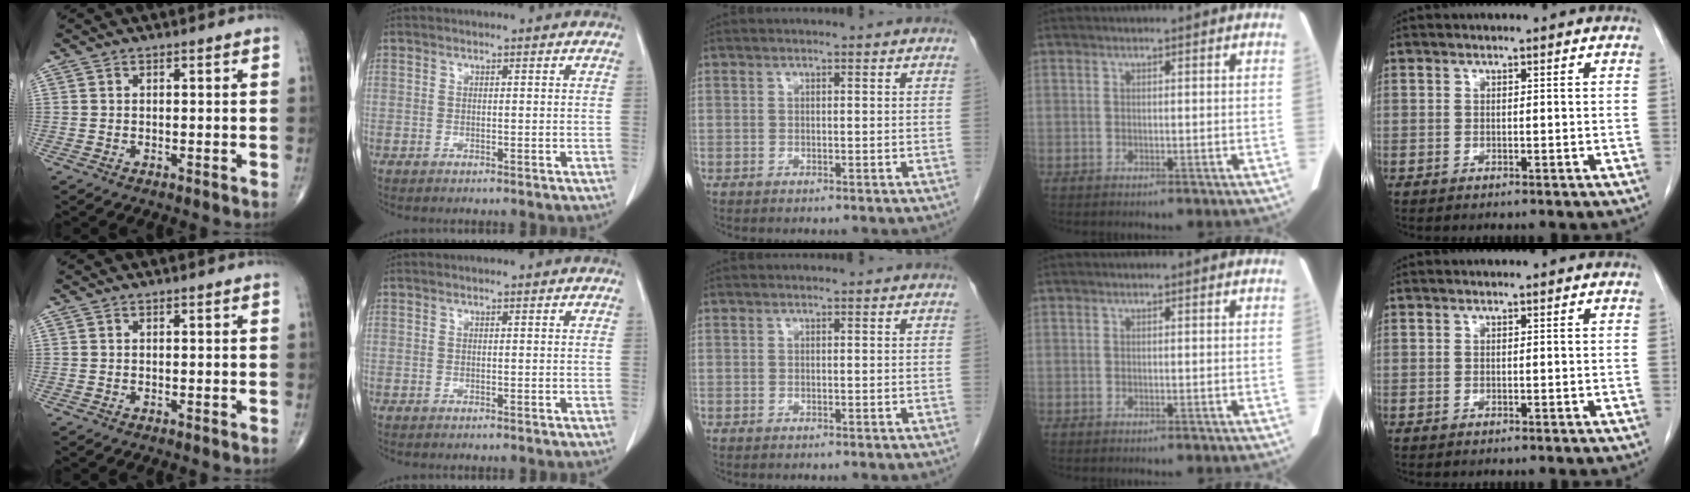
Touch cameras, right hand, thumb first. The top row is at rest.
{}